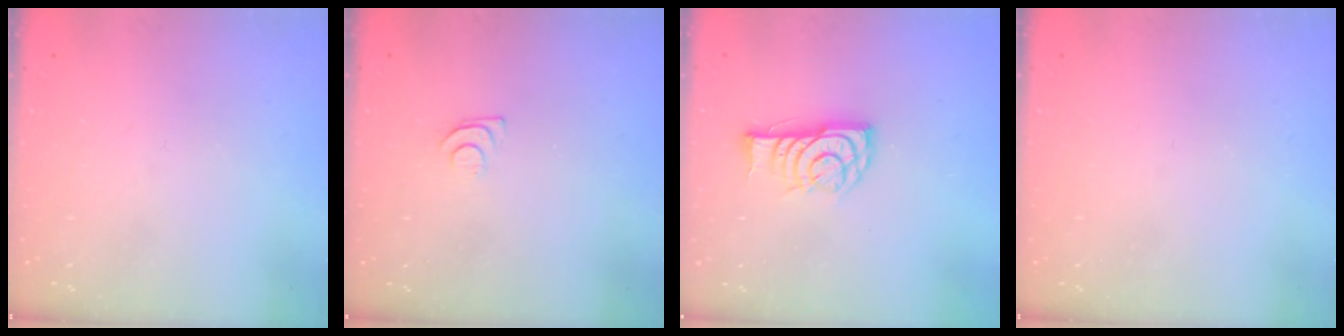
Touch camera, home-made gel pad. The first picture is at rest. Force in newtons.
{"total": 4.2, "press": 4.2, "slide": 0.5}
{"total": 11.5, "press": 11.4, "slide": 0.5}
{"total": 0.0}